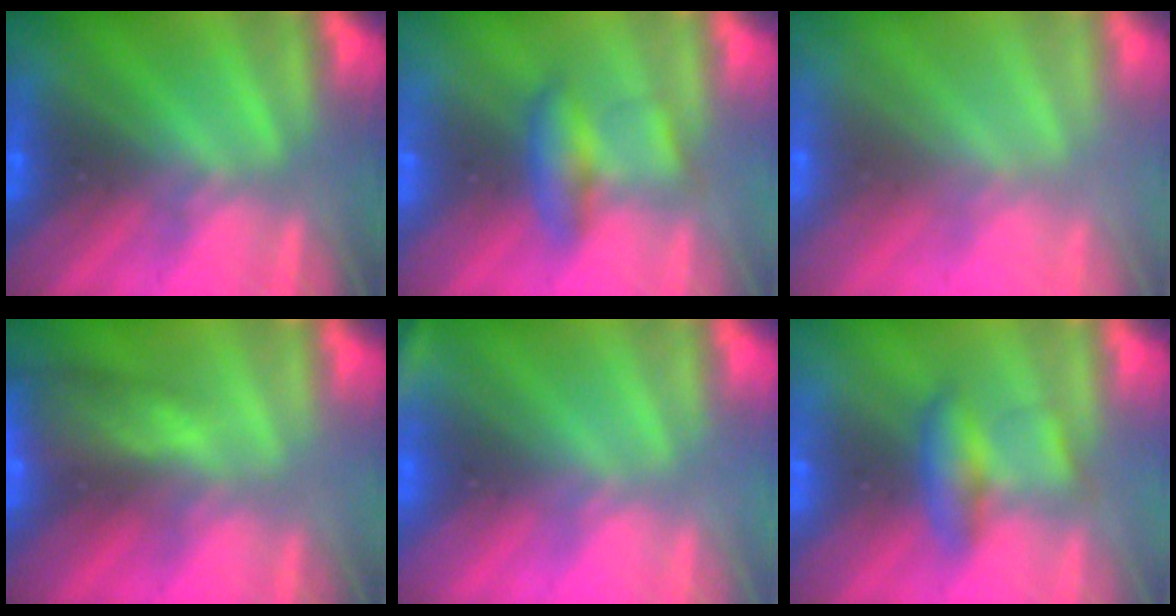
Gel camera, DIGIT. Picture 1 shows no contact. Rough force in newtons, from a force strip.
{"total": 2.2}
{"total": 8.8}
{"total": 6.8}
{"total": 2.4}
{"total": 2.2}